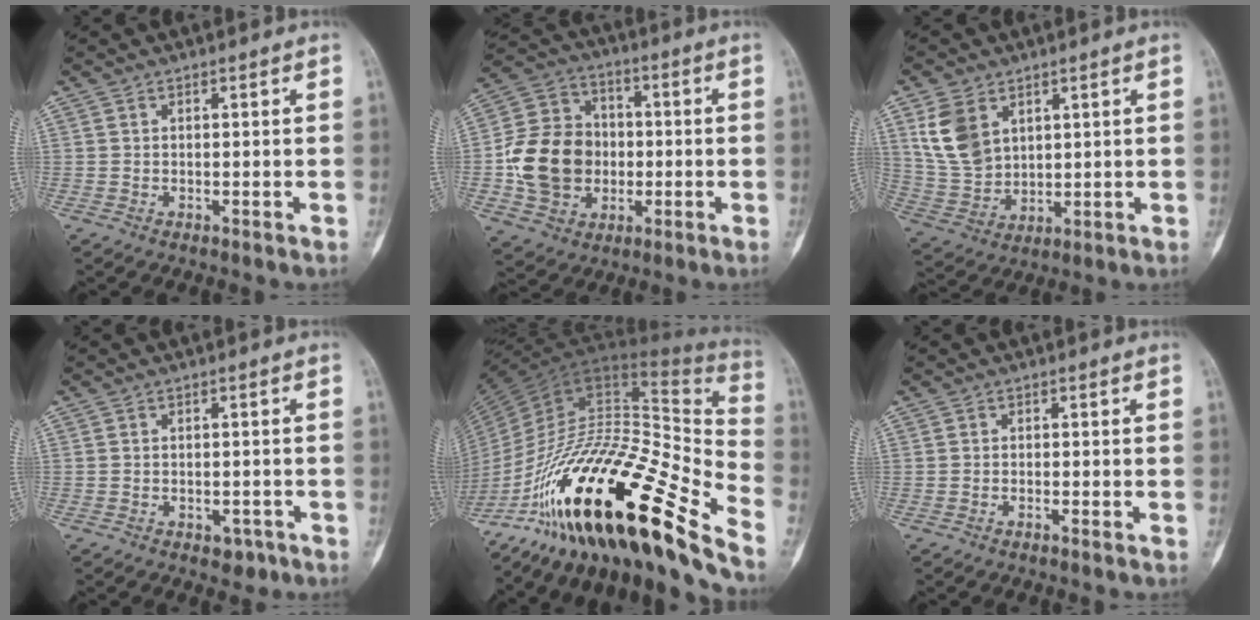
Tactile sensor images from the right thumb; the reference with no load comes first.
{"total": 16.4, "force": [-1.8, 13.6, 9.0], "torque": [-0.138, 0.026, -0.030]}
{"total": 10.2, "force": [4.6, 7.0, 5.8], "torque": [-0.097, -0.016, 0.110]}
{"total": 2.7, "force": [-1.7, 1.7, 1.1], "torque": [-0.001, 0.013, -0.018]}
{"total": 39.3, "force": [-23.1, 10.9, 29.8], "torque": [-0.449, 0.053, -0.380]}
{"total": 0.9, "force": [-0.8, -0.1, 0.5], "torque": [-0.014, 0.009, -0.010]}